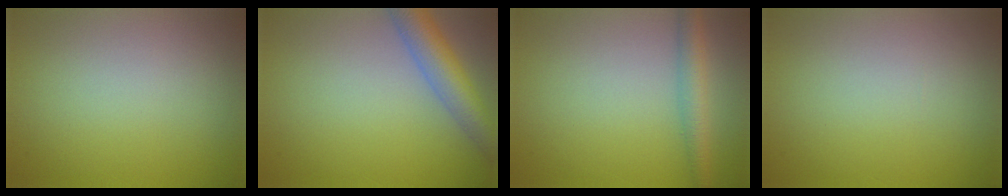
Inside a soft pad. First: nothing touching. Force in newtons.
{"total": 5.0, "press": 5.0, "slide": 0.3}
{"total": 2.8, "press": 2.8, "slide": 0.1}
{"total": 0.0}